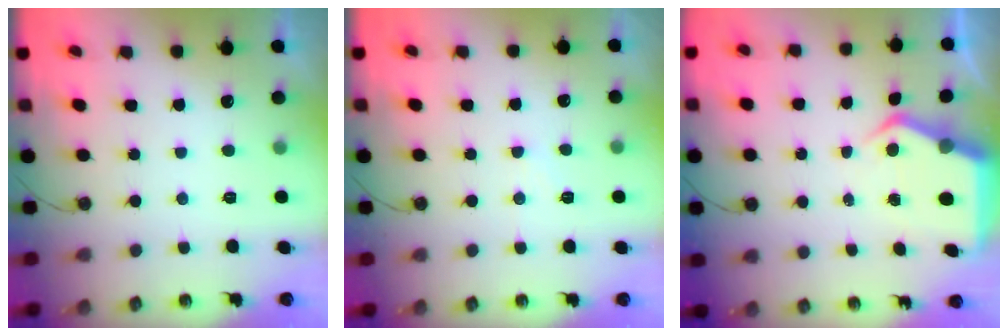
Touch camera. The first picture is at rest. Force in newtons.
{"total": 6.0, "press": 6.0, "slide": 0.9}
{"total": 6.4, "press": 6.4, "slide": 0.6}